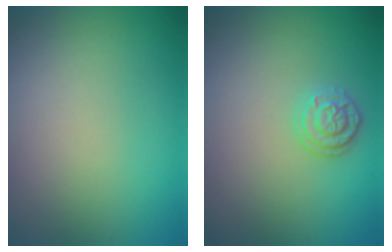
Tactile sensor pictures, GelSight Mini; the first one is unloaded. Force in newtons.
{"total": 1.9, "press": 1.9, "slide": 0.2}